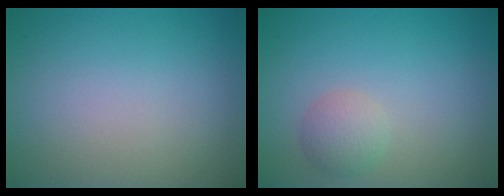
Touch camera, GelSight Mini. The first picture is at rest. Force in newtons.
{"total": 2.0, "press": 2.0, "slide": 0.0}